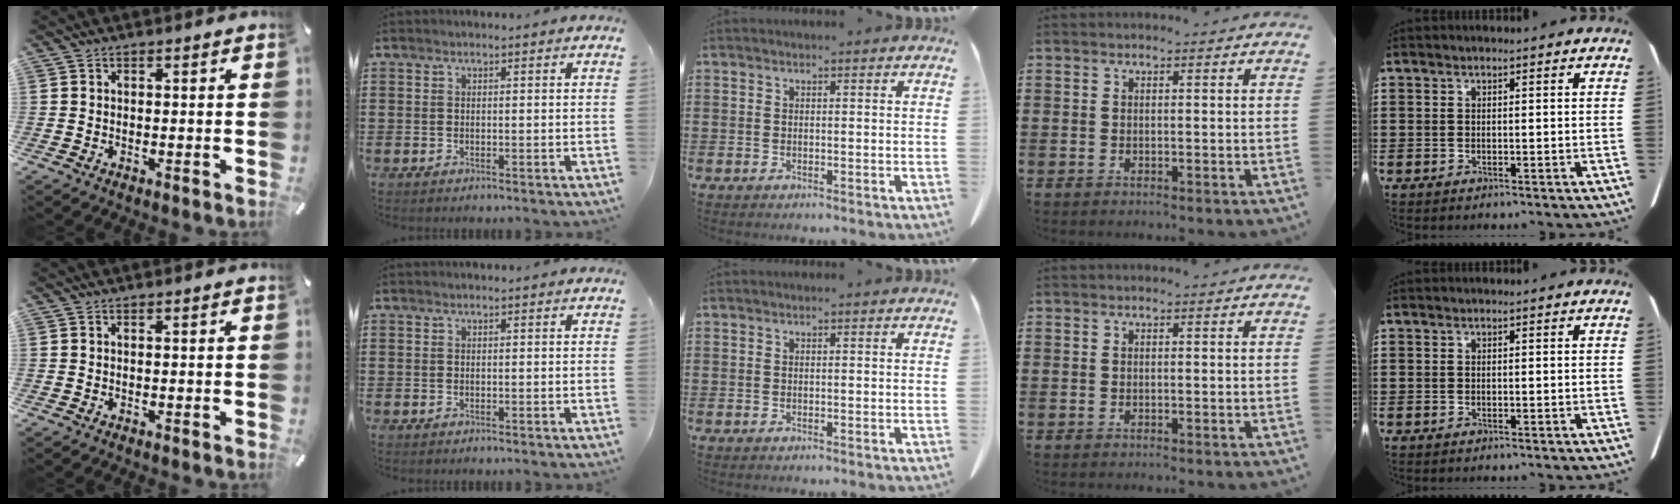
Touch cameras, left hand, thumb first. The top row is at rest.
{}